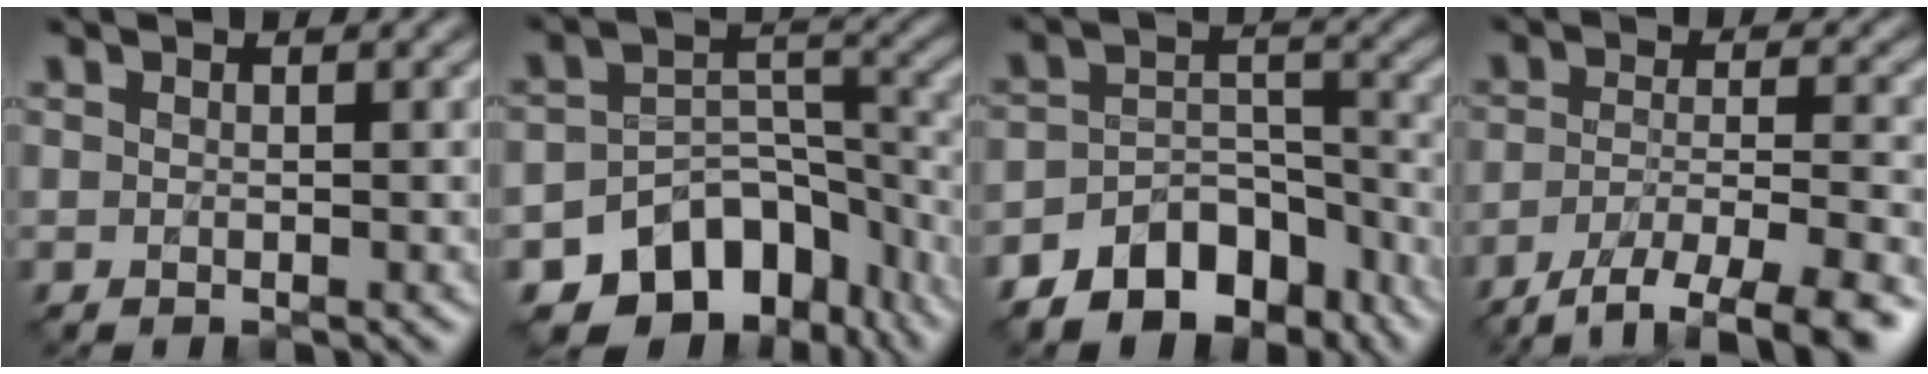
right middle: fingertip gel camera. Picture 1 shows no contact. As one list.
[{"total": 11.2, "force": [-7.8, 6.5, 4.5], "torque": [-0.062, -0.014, -0.117]}, {"total": 8.1, "force": [-6.2, 4.5, 2.8], "torque": [-0.030, 0.001, -0.096]}, {"total": 8.3, "force": [-5.9, 2.2, 5.4], "torque": [-0.086, -0.011, -0.093]}]